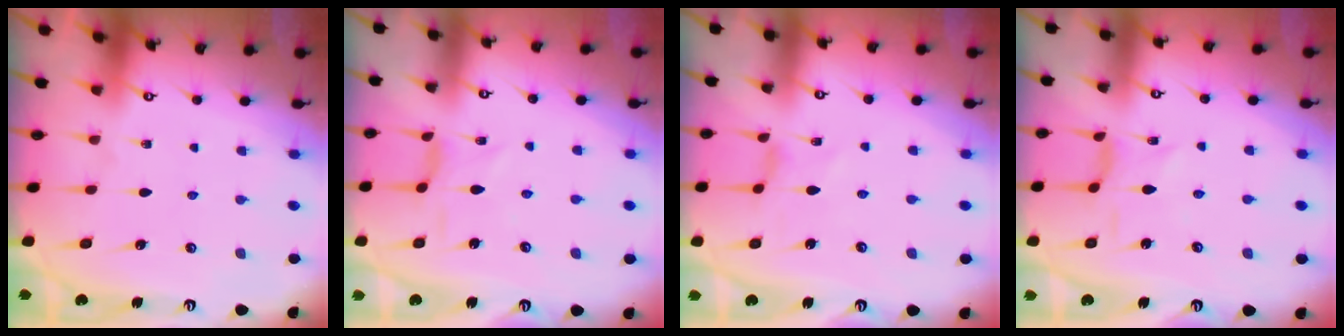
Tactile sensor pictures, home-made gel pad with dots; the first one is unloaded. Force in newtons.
{"total": 1.6, "press": 1.5, "slide": 0.5}
{"total": 0.0}
{"total": 0.6, "press": 0.6, "slide": 0.2}